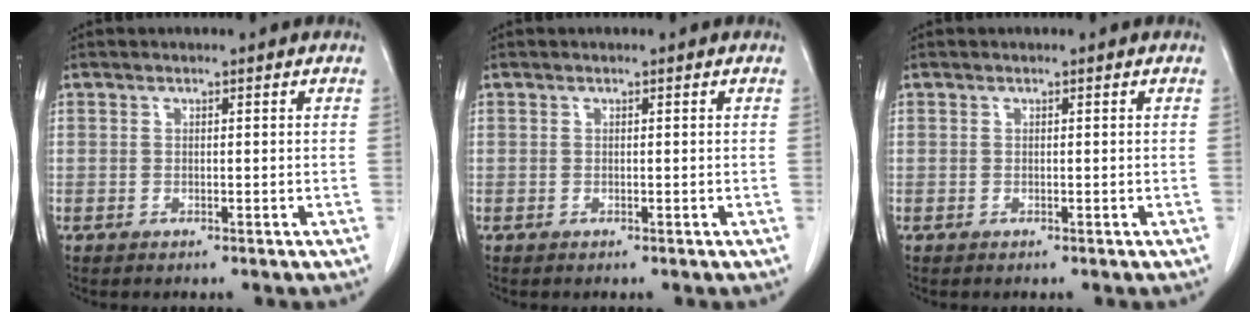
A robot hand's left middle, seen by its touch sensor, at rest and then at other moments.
{"total": 0.0}
{"total": 0.0}